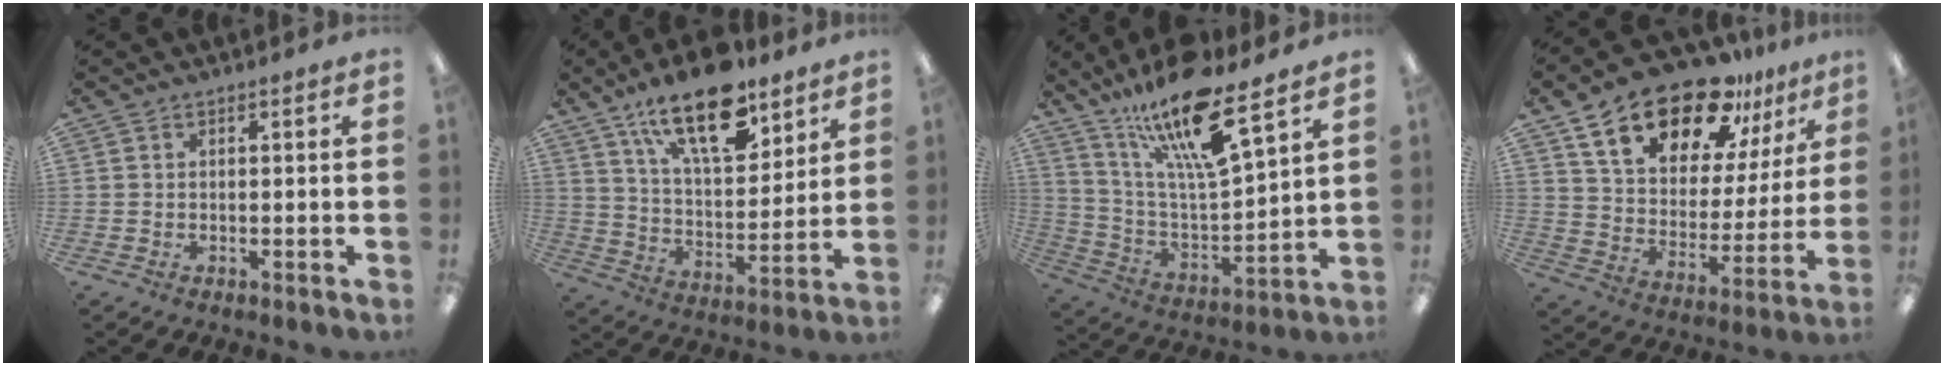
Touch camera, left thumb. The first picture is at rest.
{"total": 19.6, "force": [13.2, 8.5, 11.8], "torque": [-0.191, -0.067, 0.225]}
{"total": 19.1, "force": [13.5, 4.8, 12.6], "torque": [-0.231, -0.078, 0.227]}
{"total": 21.4, "force": [15.2, 10.2, 11.2], "torque": [-0.186, -0.090, 0.266]}